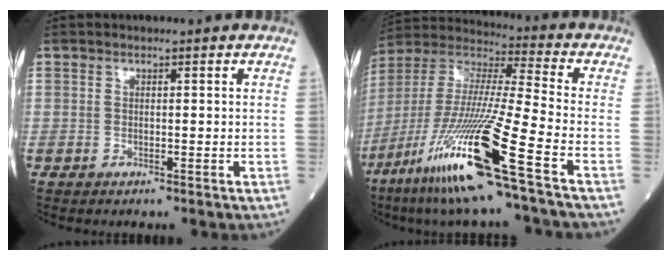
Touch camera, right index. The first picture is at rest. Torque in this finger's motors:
{"motor_torque": [1.62, -0.52, 1.05, 0.21]}